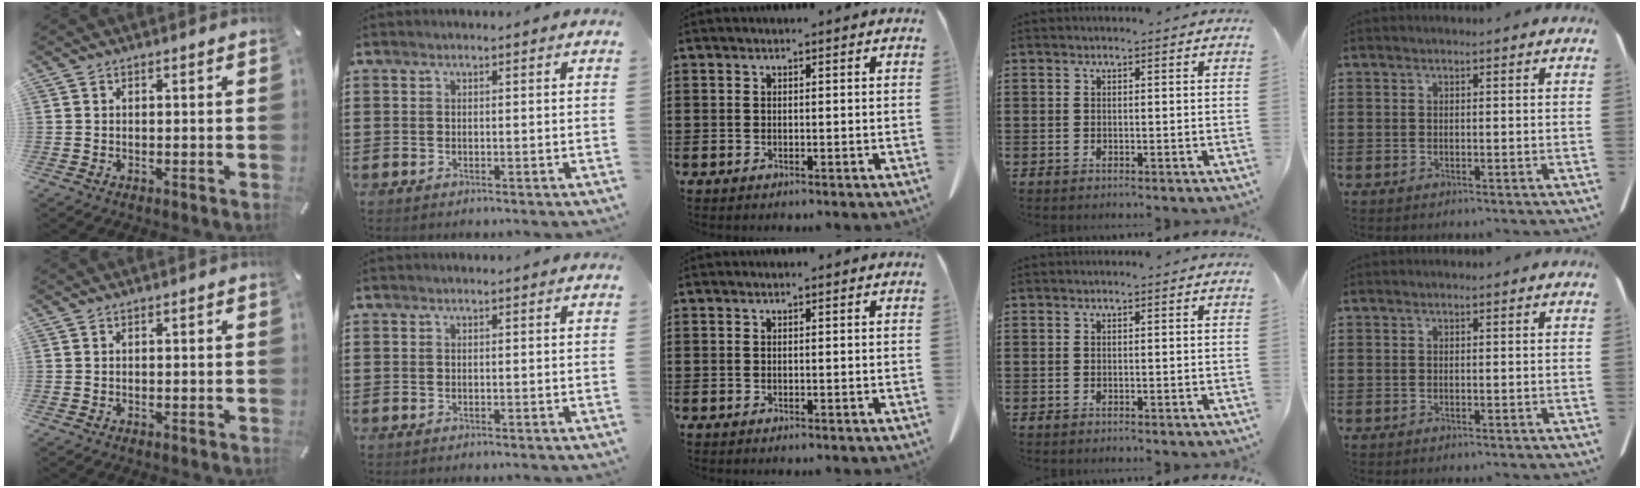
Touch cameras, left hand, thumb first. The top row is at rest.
{}